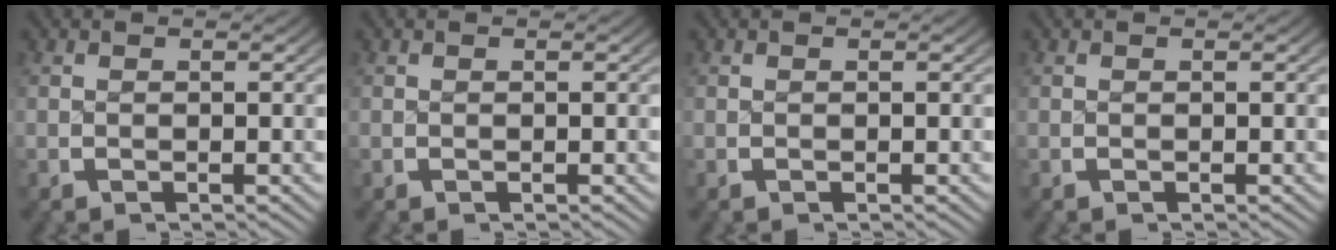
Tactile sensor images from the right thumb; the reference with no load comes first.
{"total": 0.0}
{"total": 0.0}
{"total": 0.0}